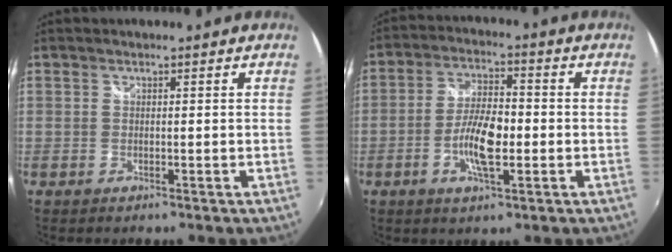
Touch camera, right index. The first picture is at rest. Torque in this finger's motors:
{"motor_torque": [0.36, 0.03, 0.54, 0.06]}